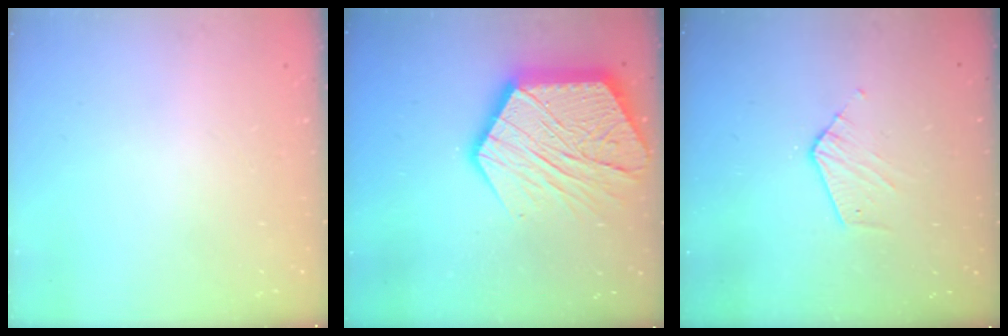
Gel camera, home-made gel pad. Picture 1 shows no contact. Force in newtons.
{"total": 23.5, "press": 23.4, "slide": 2.1}
{"total": 7.1, "press": 7.1, "slide": 0.4}